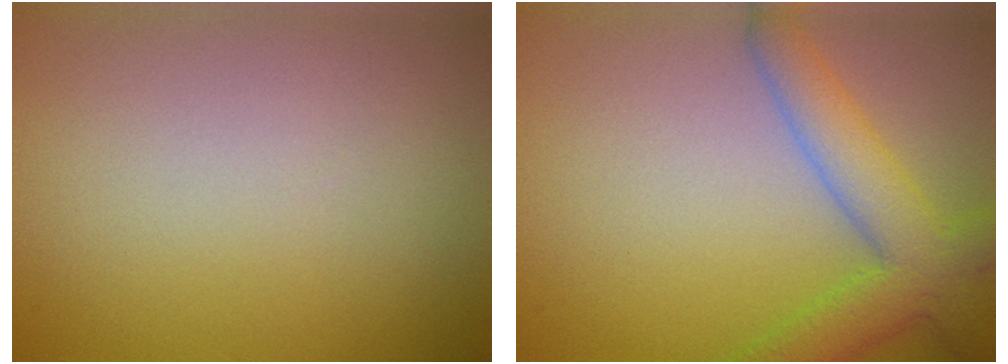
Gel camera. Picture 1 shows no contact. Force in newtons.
{"total": 5.5, "press": 5.5, "slide": 0.4}